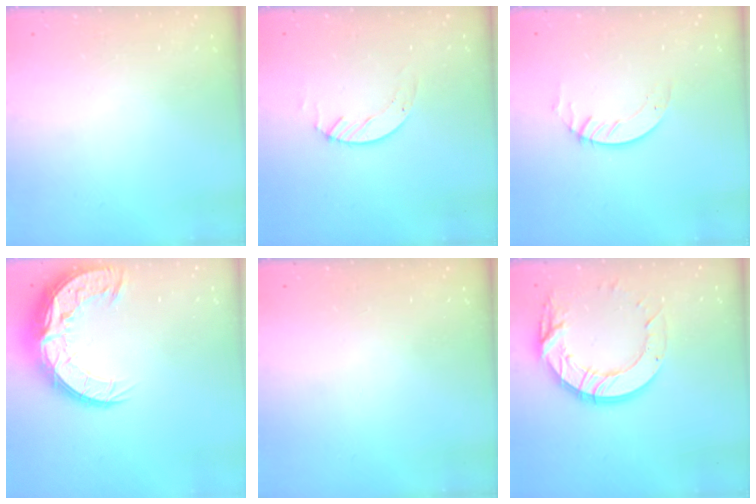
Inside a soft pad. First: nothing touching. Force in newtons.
{"total": 3.4, "press": 3.4, "slide": 0.3}
{"total": 2.7, "press": 2.7, "slide": 0.2}
{"total": 16.4, "press": 16.3, "slide": 1.2}
{"total": 0.0}
{"total": 14.2, "press": 14.2, "slide": 1.6}